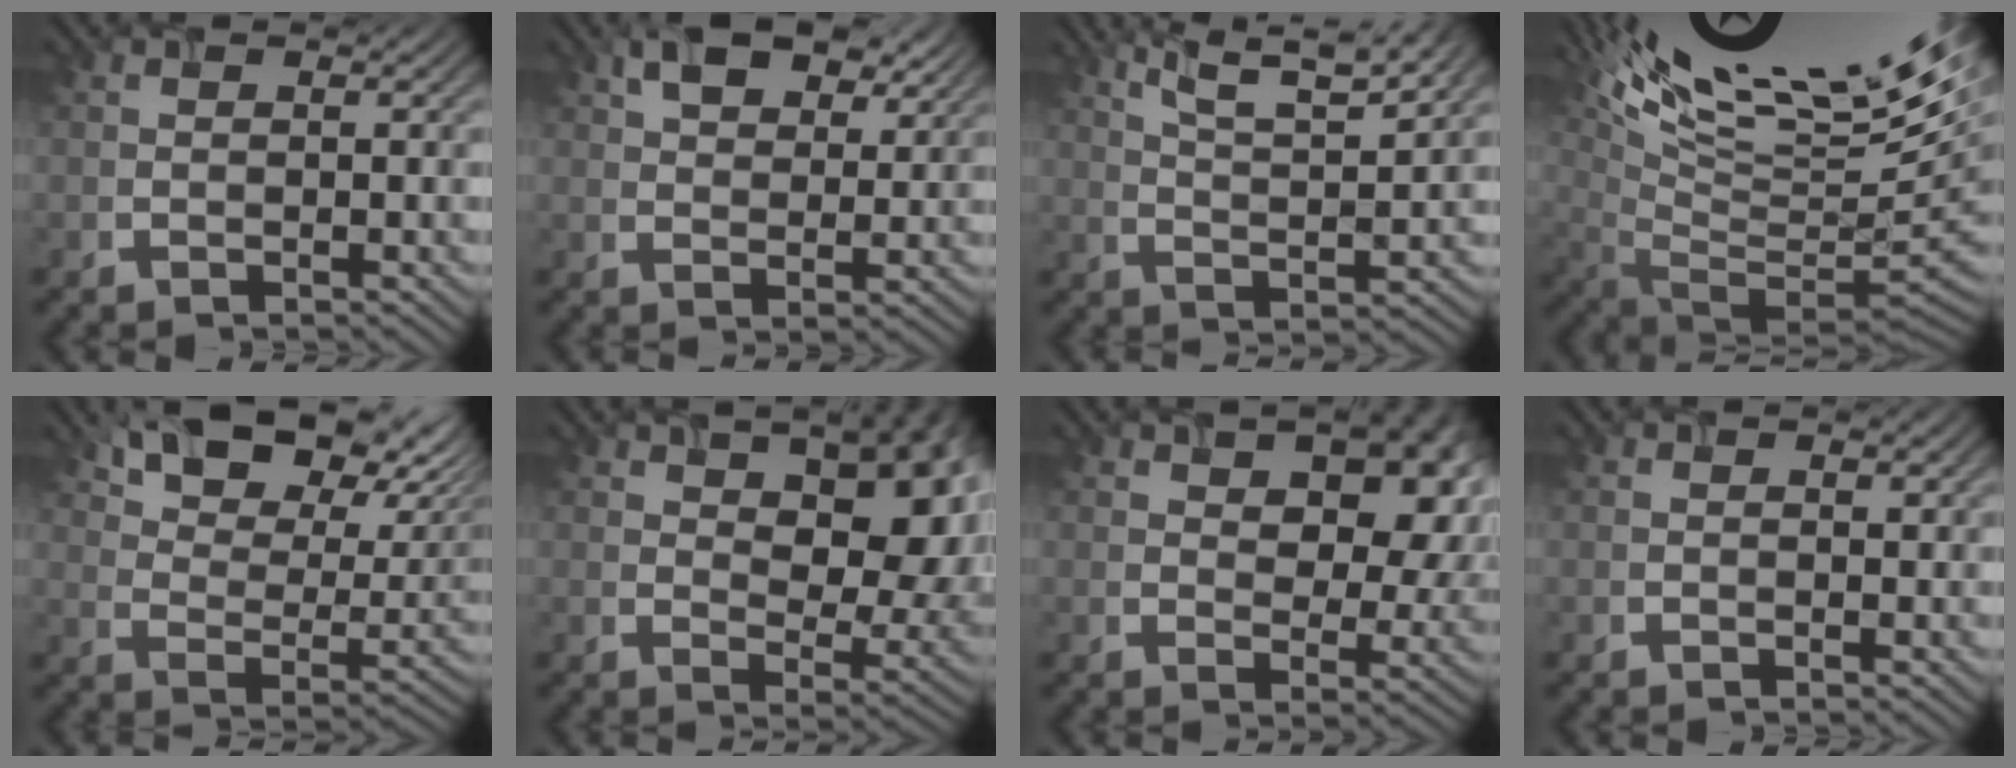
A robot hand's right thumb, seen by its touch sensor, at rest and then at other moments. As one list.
[{"total": 6.9, "force": [4.2, 3.6, 4.2], "torque": [-0.082, 0.004, 0.078]}, {"total": 9.1, "force": [6.9, 1.6, 5.7], "torque": [-0.092, -0.003, 0.110]}, {"total": 17.2, "force": [9.8, 4.8, 13.4], "torque": [-0.217, 0.018, 0.188]}, {"total": 14.5, "force": [9.3, 7.0, 8.8], "torque": [-0.160, 0.010, 0.133]}, {"total": 14.3, "force": [4.7, 8.1, 10.8], "torque": [-0.152, -0.007, 0.091]}, {"total": 12.3, "force": [4.6, 7.2, 8.9], "torque": [-0.138, -0.008, 0.087]}, {"total": 0.8, "force": [0.4, 0.4, 0.6], "torque": [-0.007, -0.001, 0.009]}]